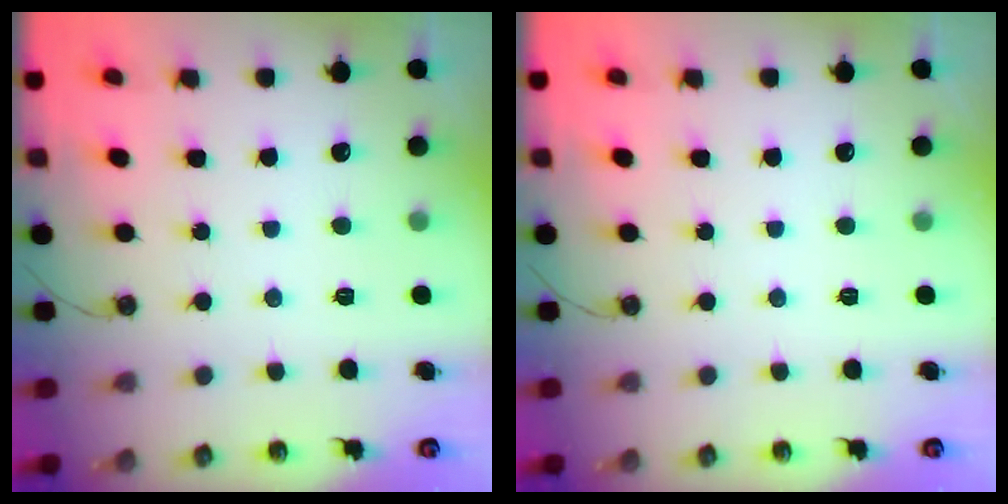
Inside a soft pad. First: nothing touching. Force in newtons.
{"total": 0.0}